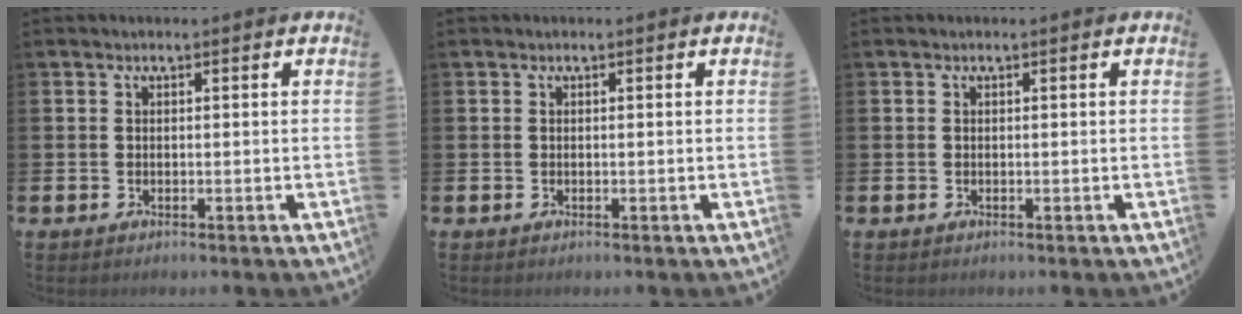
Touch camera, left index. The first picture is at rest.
{"total": 0.0}
{"total": 0.0}